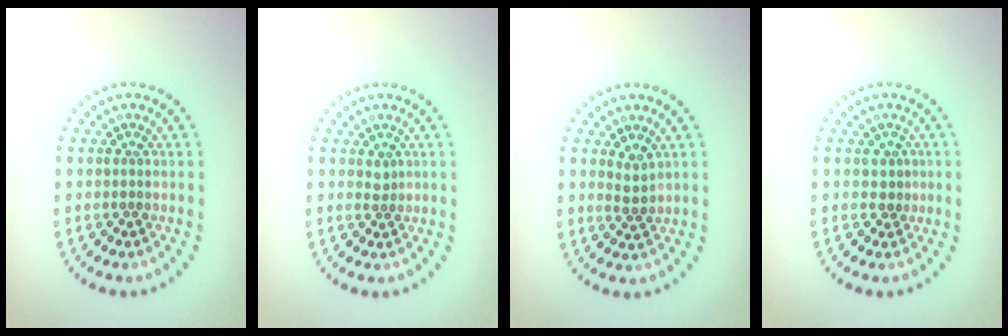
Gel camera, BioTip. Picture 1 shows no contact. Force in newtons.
{"total": 0.9, "press": 0.7, "slide": 0.6}
{"total": 1.5, "press": 1.2, "slide": 0.9}
{"total": 1.2, "press": 1.0, "slide": 0.6}